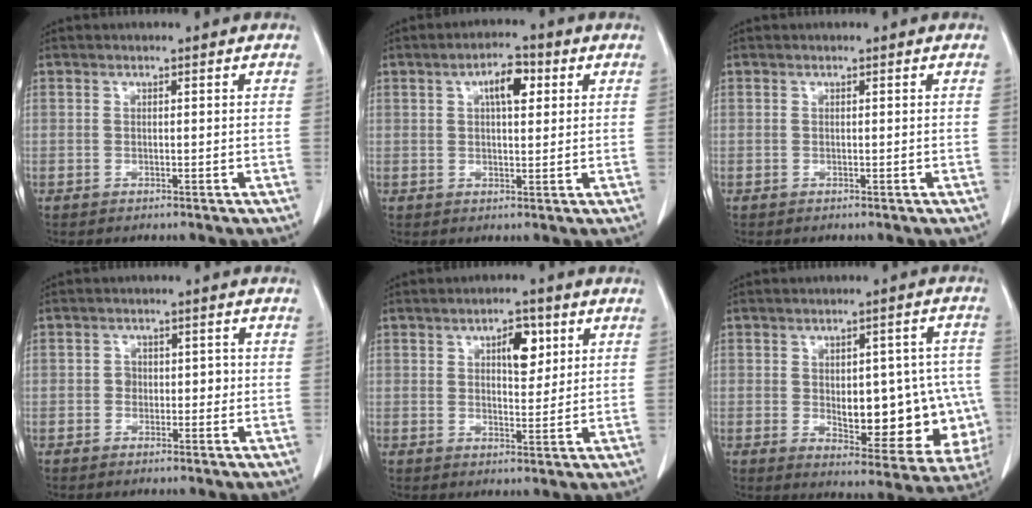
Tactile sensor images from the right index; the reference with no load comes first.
{"total": 5.3, "force": [1.9, 2.0, 4.5], "torque": [-0.073, 0.010, 0.030]}
{"total": 0.0}
{"total": 2.6, "force": [-0.3, 2.0, 1.5], "torque": [-0.012, 0.013, -0.005]}
{"total": 5.4, "force": [2.2, 2.4, 4.3], "torque": [-0.064, 0.005, 0.035]}
{"total": 17.2, "force": [-2.2, 8.0, 15.1], "torque": [-0.152, 0.022, -0.001]}